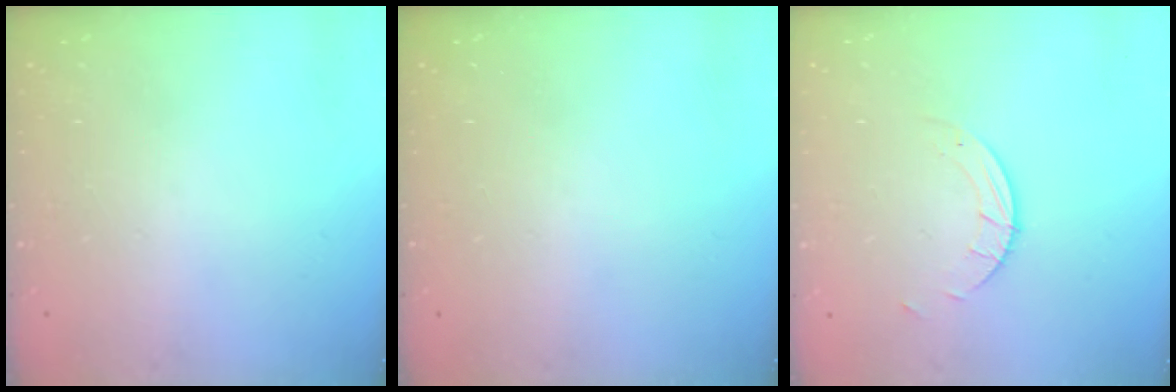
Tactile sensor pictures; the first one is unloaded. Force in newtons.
{"total": 0.0}
{"total": 1.9, "press": 1.9, "slide": 0.1}